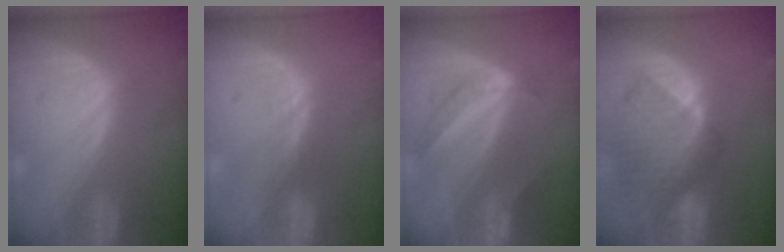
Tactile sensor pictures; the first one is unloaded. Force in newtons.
{"total": 0.7, "press": 0.7, "slide": 0.1}
{"total": 5.9, "press": 4.9, "slide": 3.3}
{"total": 9.7, "press": 8.5, "slide": 4.6}